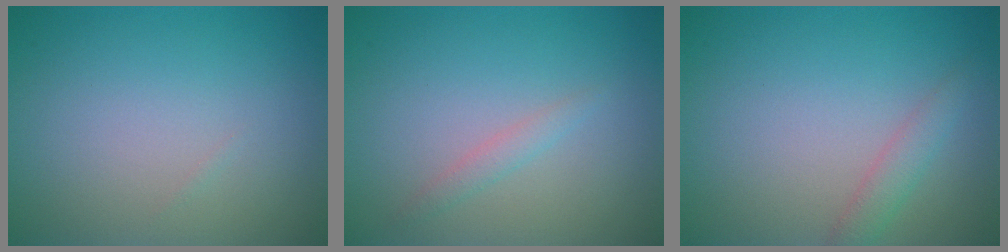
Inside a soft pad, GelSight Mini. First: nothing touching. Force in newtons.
{"total": 1.1, "press": 1.1, "slide": 0.2}
{"total": 1.7, "press": 1.7, "slide": 0.0}